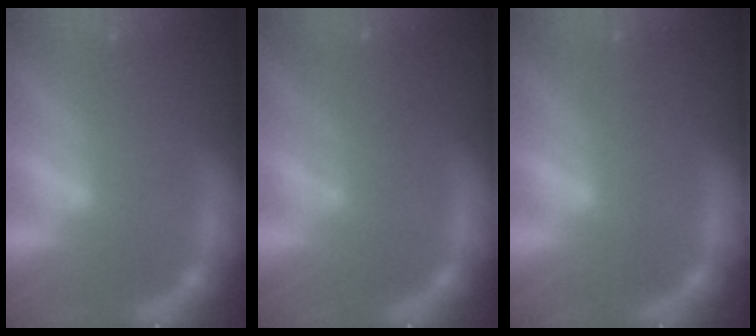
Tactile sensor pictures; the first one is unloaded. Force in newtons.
{"total": 3.1}
{"total": 1.0}